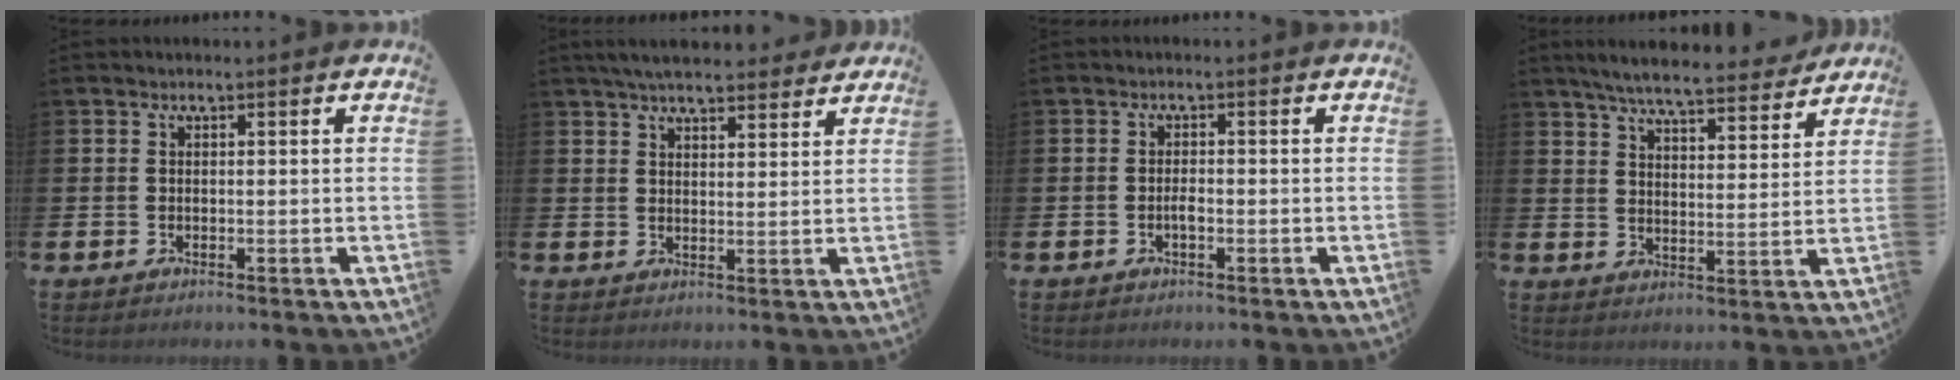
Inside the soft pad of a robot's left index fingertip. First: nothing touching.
{"total": 5.1, "force": [4.9, 0.8, 1.4], "torque": [-0.038, -0.013, 0.090]}
{"total": 1.3, "force": [-0.4, 0.4, 1.1], "torque": [-0.021, 0.000, -0.009]}
{"total": 6.9, "force": [6.5, 0.7, 2.2], "torque": [-0.056, -0.039, 0.110]}